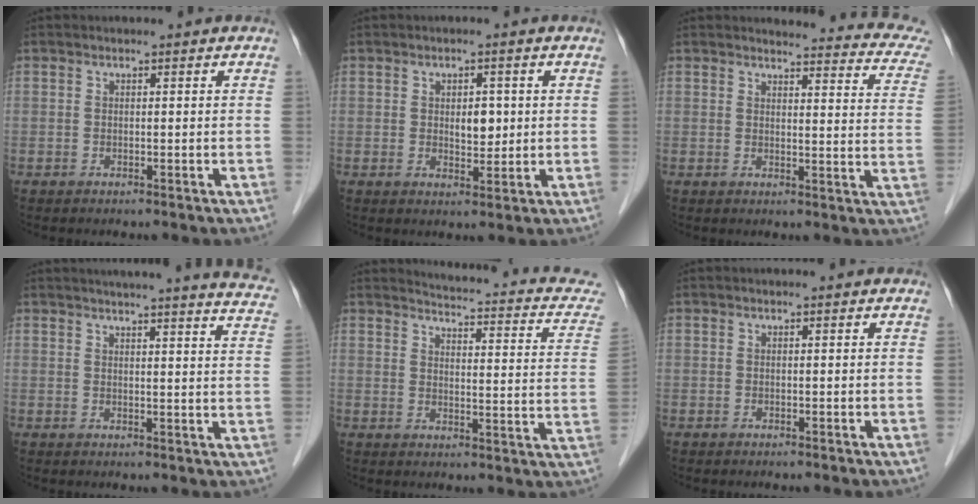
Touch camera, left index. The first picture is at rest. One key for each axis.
{"total": 3.1, "fx": 0.4, "fy": 1.8, "fz": 2.5, "tx": -0.037, "ty": 0.001, "tz": 0.012}
{"total": 16.1, "fx": 15.5, "fy": 2.2, "fz": 4.0, "tx": -0.019, "ty": -0.072, "tz": 0.138}
{"total": 20.2, "fx": 18.6, "fy": 0.5, "fz": 8.0, "tx": -0.102, "ty": -0.051, "tz": 0.203}
{"total": 13.9, "fx": 12.2, "fy": 3.2, "fz": 6.0, "tx": -0.065, "ty": -0.032, "tz": 0.111}
{"total": 0.0}